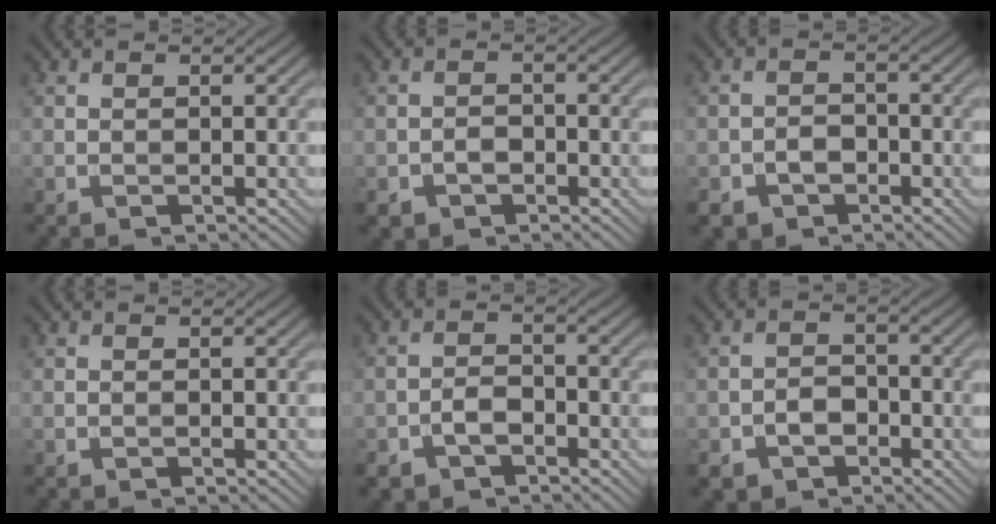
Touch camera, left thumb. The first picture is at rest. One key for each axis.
{"total": 2.8, "fx": -1.6, "fy": 2.0, "fz": 1.2, "tx": -0.022, "ty": -0.003, "tz": -0.032}
{"total": 4.1, "fx": -2.4, "fy": 2.9, "fz": 1.6, "tx": -0.018, "ty": 0.000, "tz": -0.052}
{"total": 0.0}
{"total": 3.9, "fx": -2.3, "fy": 2.3, "fz": 2.0, "tx": -0.039, "ty": -0.001, "tz": -0.051}
{"total": 4.2, "fx": -2.4, "fy": 3.0, "fz": 1.8, "tx": -0.025, "ty": -0.001, "tz": -0.054}